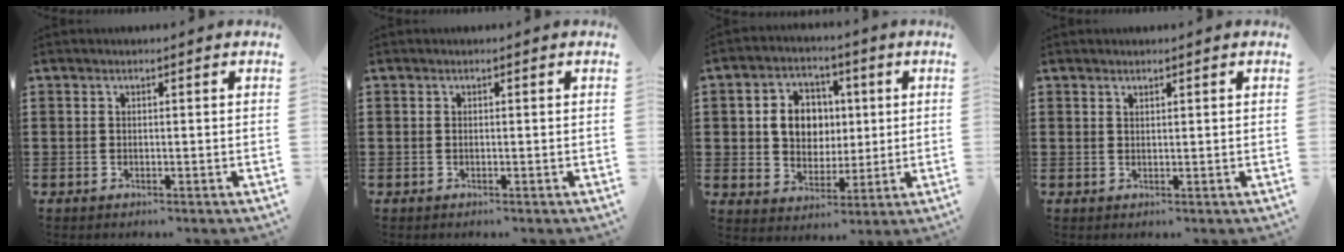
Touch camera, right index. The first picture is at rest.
{"total": 0.0}
{"total": 7.5, "force": [1.0, 6.5, 3.6], "torque": [-0.080, 0.016, 0.013]}
{"total": 0.8, "force": [0.7, 0.3, 0.1], "torque": [-0.003, 0.001, 0.014]}